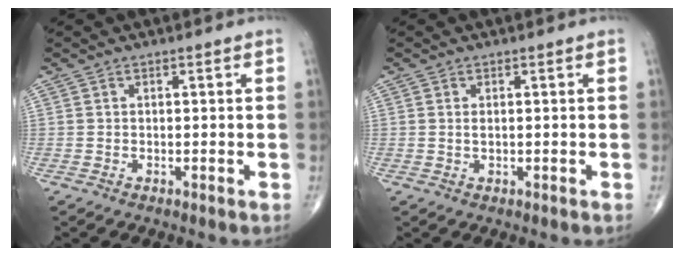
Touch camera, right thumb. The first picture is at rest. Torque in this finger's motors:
{"motor_torque": [-0.17, -0.59, -0.10, -0.04, 0.01]}